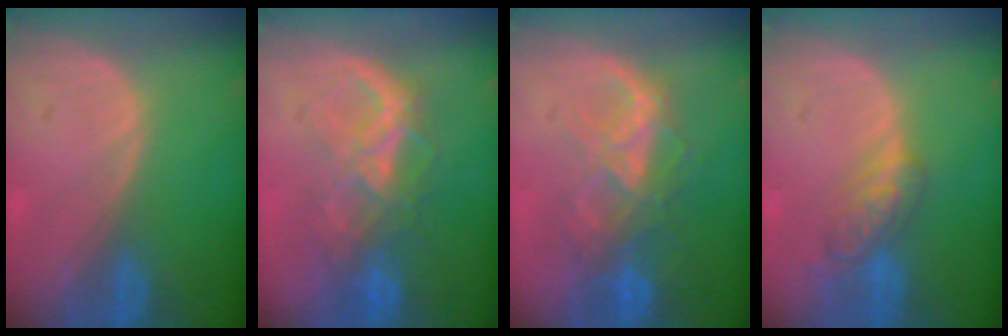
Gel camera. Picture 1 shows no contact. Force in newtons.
{"total": 7.3, "press": 7.2, "slide": 1.3}
{"total": 8.8, "press": 7.5, "slide": 4.6}
{"total": 5.3, "press": 4.8, "slide": 2.1}